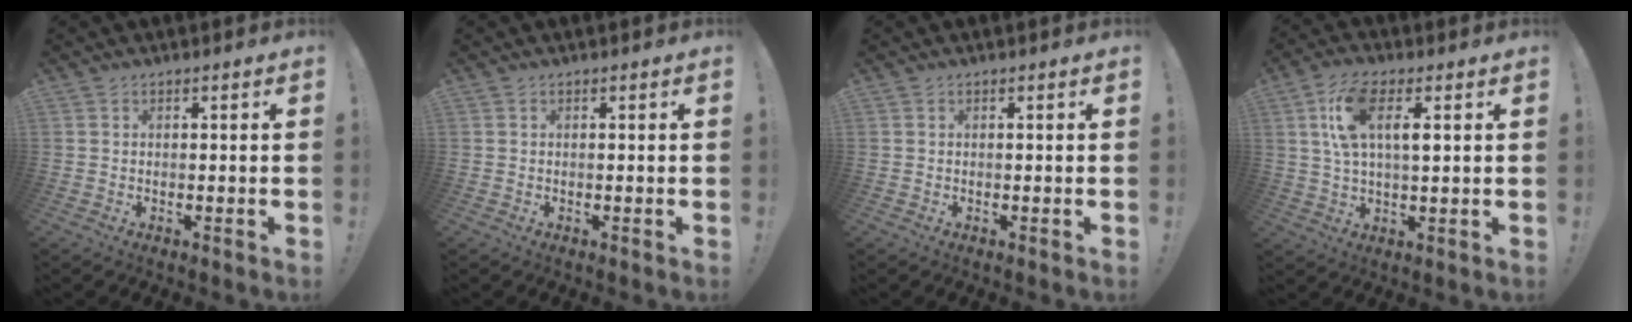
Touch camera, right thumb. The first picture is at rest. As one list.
[{"total": 0.0}, {"total": 0.0}, {"total": 10.7, "force": [3.3, 4.6, 9.1], "torque": [-0.165, 0.001, 0.061]}]